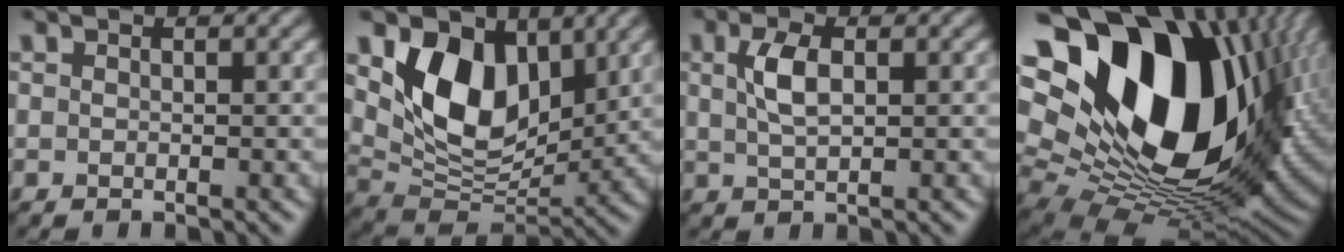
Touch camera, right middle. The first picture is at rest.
{"total": 8.4, "force": [3.2, 5.5, 5.5], "torque": [-0.102, -0.014, 0.055]}
{"total": 2.5, "force": [0.7, 1.1, 2.1], "torque": [-0.049, 0.004, 0.014]}
{"total": 22.7, "force": [6.6, 14.0, 16.6], "torque": [-0.305, 0.000, 0.132]}